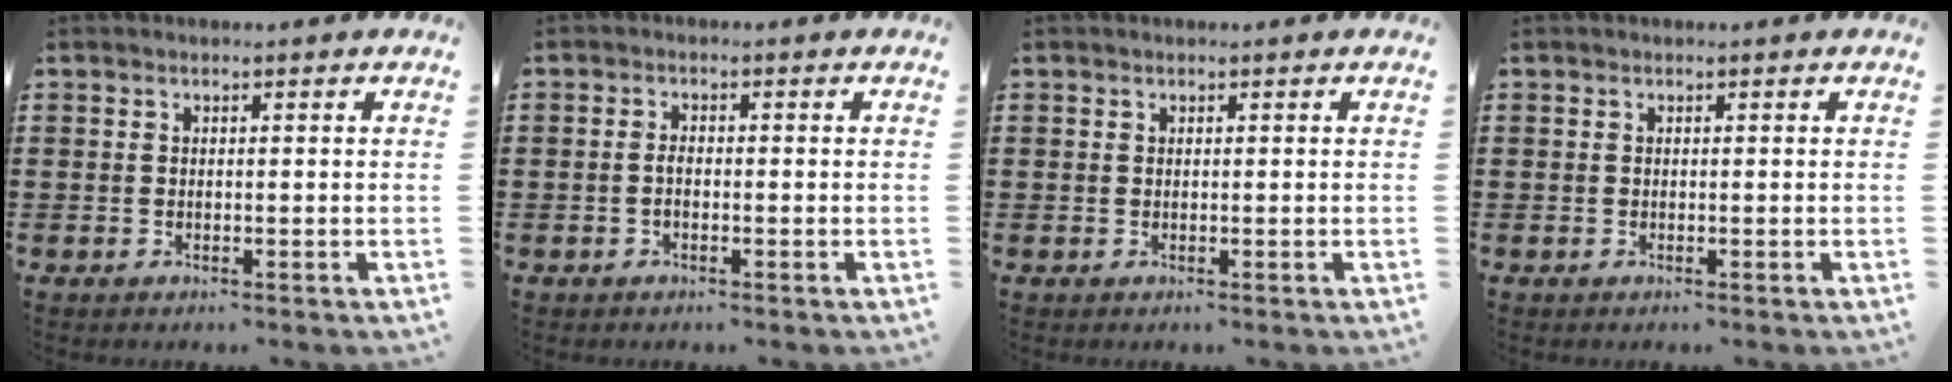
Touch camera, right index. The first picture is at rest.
{"total": 1.4, "force": [-0.4, 0.5, 1.2], "torque": [-0.026, -0.004, -0.007]}
{"total": 0.0}
{"total": 0.0}